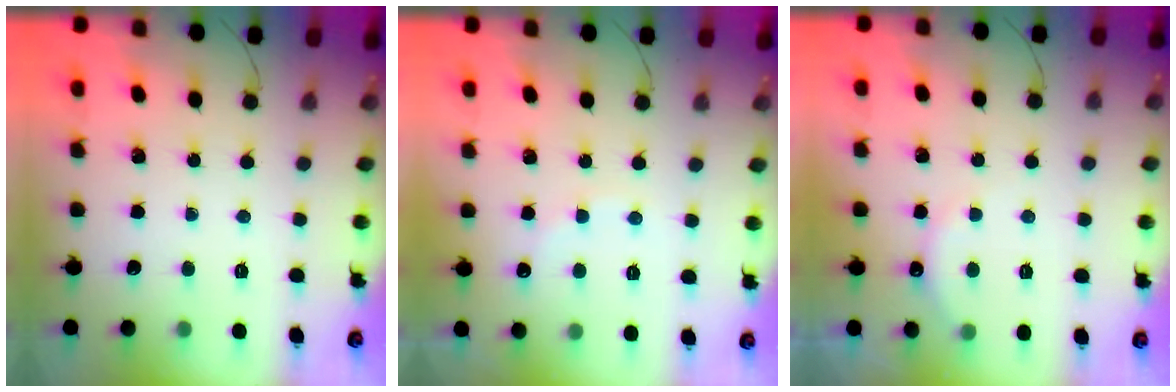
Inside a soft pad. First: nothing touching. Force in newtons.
{"total": 6.5, "press": 6.4, "slide": 1.4}
{"total": 6.1, "press": 6.0, "slide": 0.9}